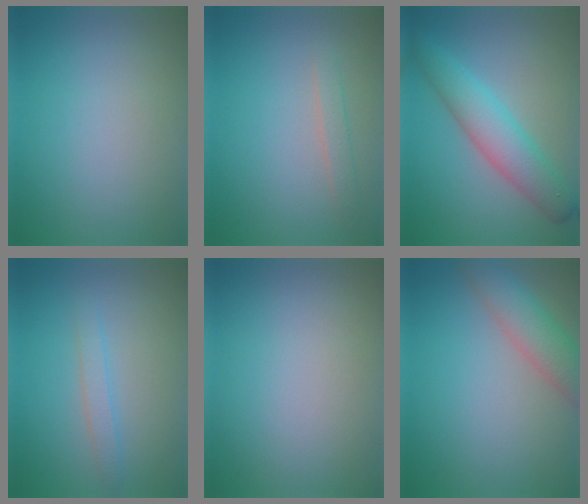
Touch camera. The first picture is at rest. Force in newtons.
{"total": 1.3, "press": 1.3, "slide": 0.1}
{"total": 5.1, "press": 5.1, "slide": 0.2}
{"total": 1.6, "press": 1.6, "slide": 0.1}
{"total": 0.0}
{"total": 4.2, "press": 4.2, "slide": 0.3}